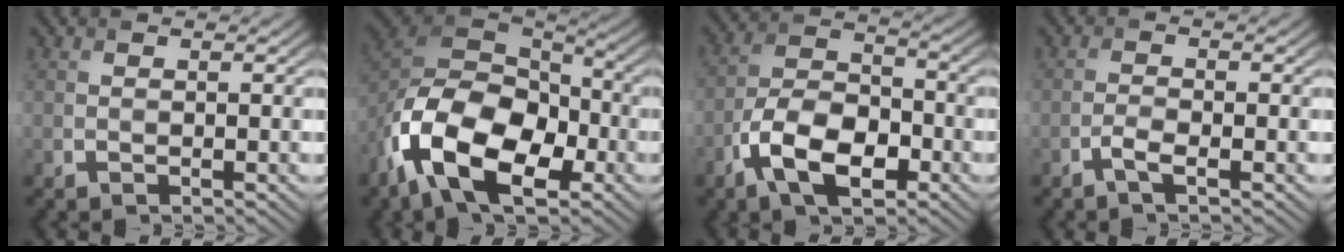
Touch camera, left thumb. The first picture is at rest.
{"total": 16.8, "force": [-7.5, 9.7, 11.4], "torque": [-0.257, -0.038, -0.149]}
{"total": 9.9, "force": [-5.0, 5.2, 6.9], "torque": [-0.134, 0.001, -0.106]}
{"total": 1.8, "force": [-1.1, 0.3, 1.3], "torque": [-0.030, 0.003, -0.026]}